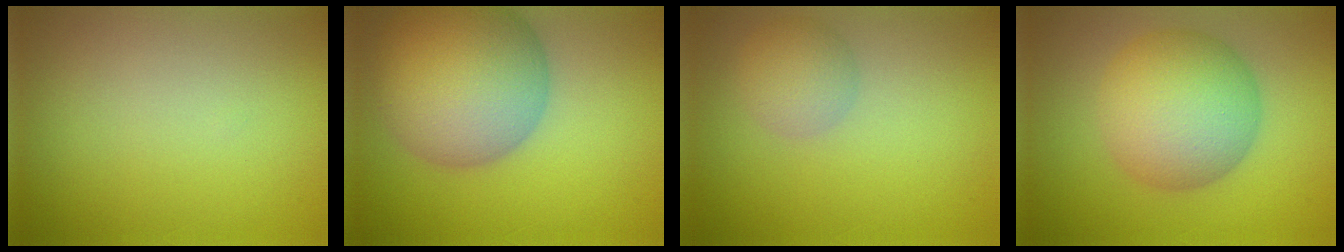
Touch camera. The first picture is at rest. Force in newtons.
{"total": 11.6, "press": 11.6, "slide": 0.6}
{"total": 2.6, "press": 2.6, "slide": 0.0}
{"total": 8.3, "press": 8.3, "slide": 0.2}